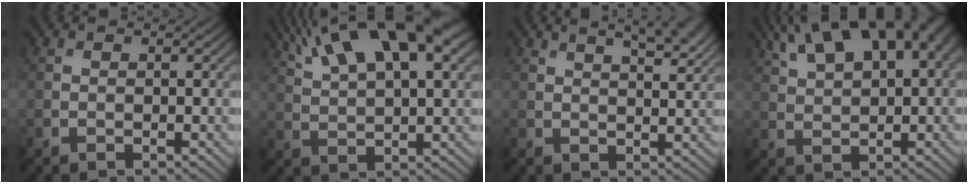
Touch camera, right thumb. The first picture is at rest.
{"total": 15.8, "force": [9.5, 5.2, 11.6], "torque": [-0.221, 0.030, 0.160]}
{"total": 6.4, "force": [4.2, 1.8, 4.5], "torque": [-0.050, 0.017, 0.053]}
{"total": 16.7, "force": [9.1, 7.5, 11.8], "torque": [-0.207, 0.050, 0.131]}